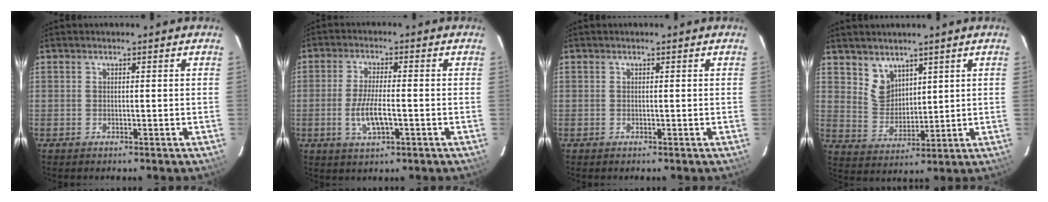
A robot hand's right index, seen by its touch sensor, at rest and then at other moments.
{"total": 6.8, "force": [-2.0, 1.9, 6.2], "torque": [-0.125, -0.007, -0.036]}
{"total": 0.0}
{"total": 6.2, "force": [4.2, 4.1, 1.8], "torque": [-0.026, 0.006, 0.093]}